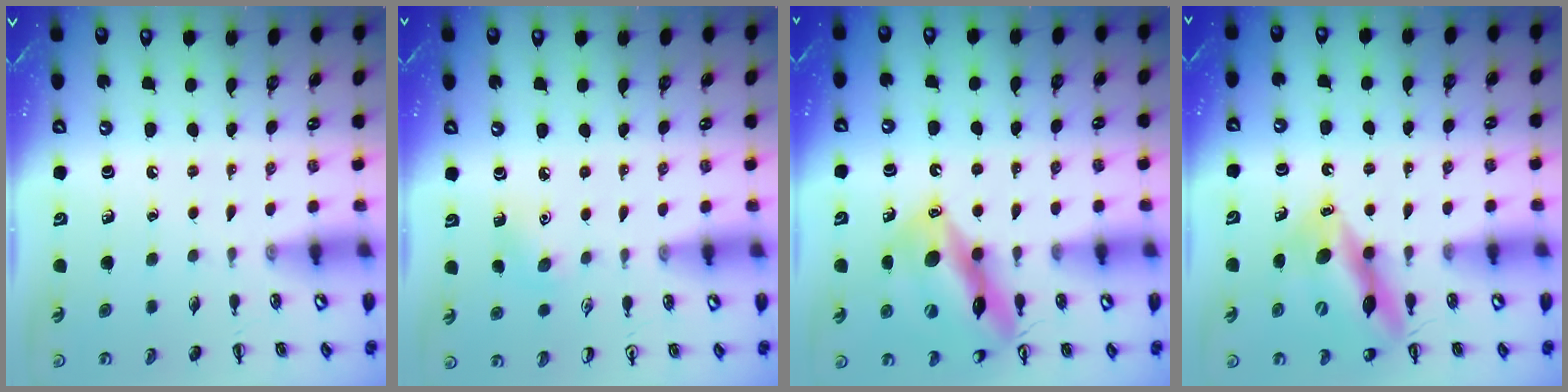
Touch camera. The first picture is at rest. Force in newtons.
{"total": 6.6, "press": 6.4, "slide": 1.6}
{"total": 16.1, "press": 15.8, "slide": 2.7}
{"total": 13.8, "press": 13.2, "slide": 4.0}